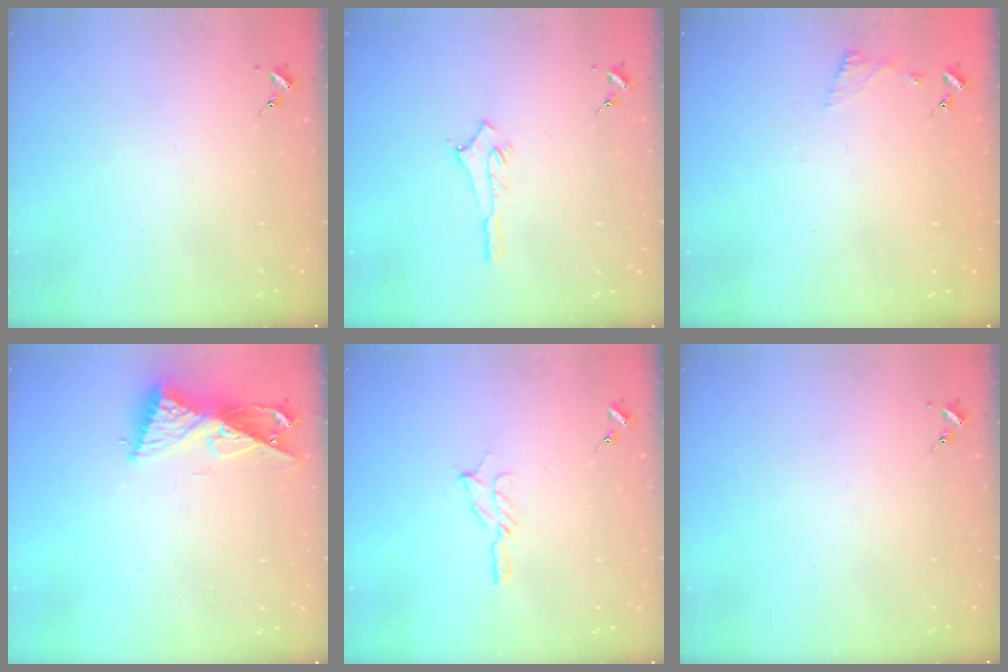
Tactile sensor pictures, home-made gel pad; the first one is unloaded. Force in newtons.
{"total": 2.8, "press": 2.8, "slide": 0.2}
{"total": 4.9, "press": 4.9, "slide": 0.6}
{"total": 9.9, "press": 9.9, "slide": 0.6}
{"total": 5.6, "press": 5.6, "slide": 0.5}
{"total": 0.0}